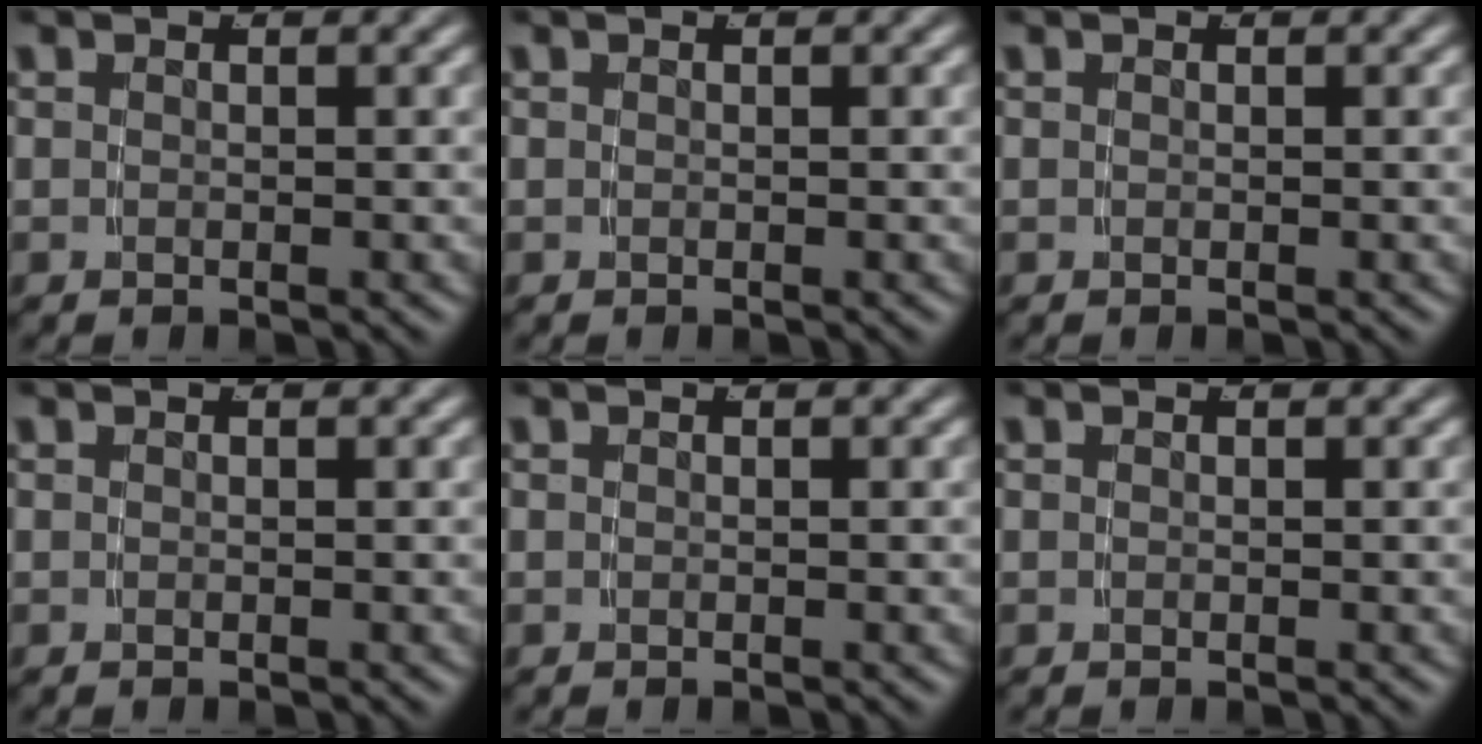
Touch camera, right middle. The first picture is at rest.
{"total": 0.0}
{"total": 0.0}
{"total": 0.0}
{"total": 0.0}
{"total": 0.0}